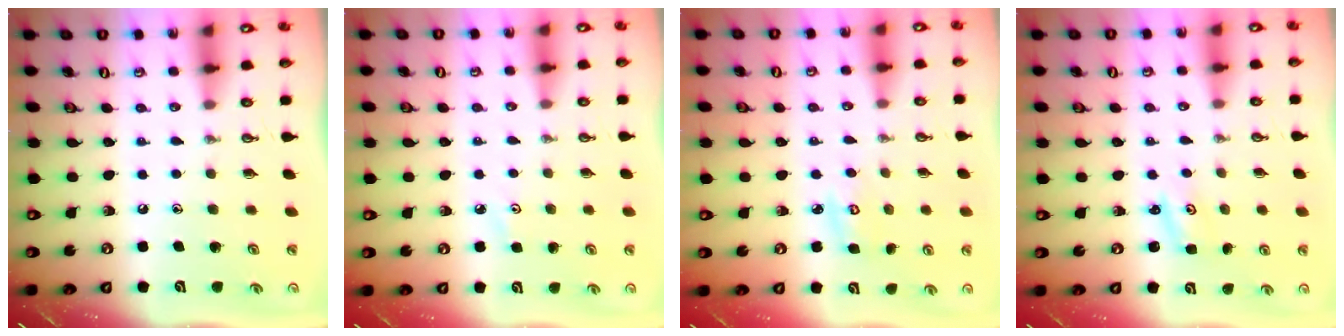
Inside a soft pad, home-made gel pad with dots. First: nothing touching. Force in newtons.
{"total": 2.6, "press": 2.6, "slide": 0.5}
{"total": 4.5, "press": 4.5, "slide": 0.3}
{"total": 1.8, "press": 1.8, "slide": 0.3}